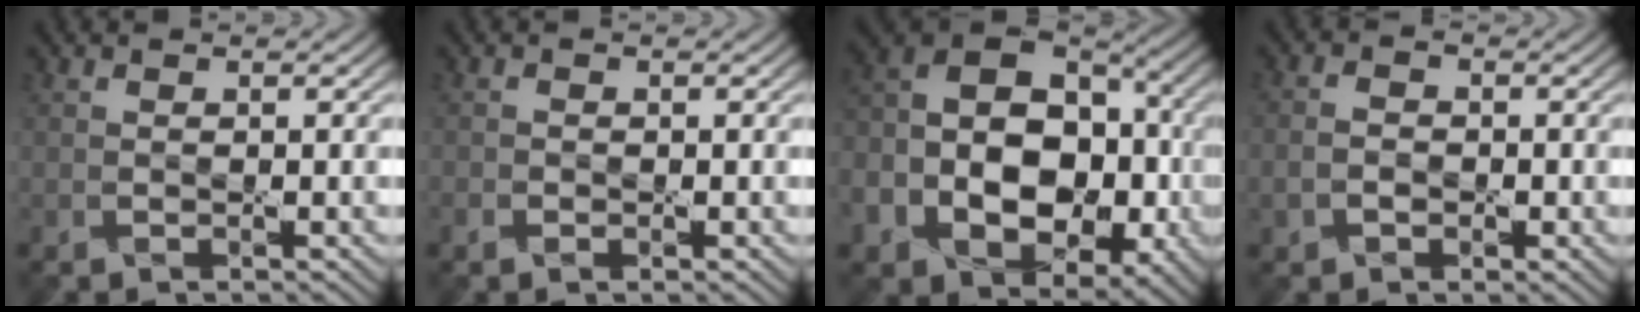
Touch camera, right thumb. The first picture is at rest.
{"total": 1.2, "force": [-0.6, 0.7, 0.7], "torque": [-0.015, -0.004, -0.012]}
{"total": 16.9, "force": [-3.8, 12.3, 11.1], "torque": [-0.213, -0.019, -0.049]}
{"total": 3.2, "force": [-0.8, 2.5, 1.8], "torque": [-0.033, 0.001, -0.018]}